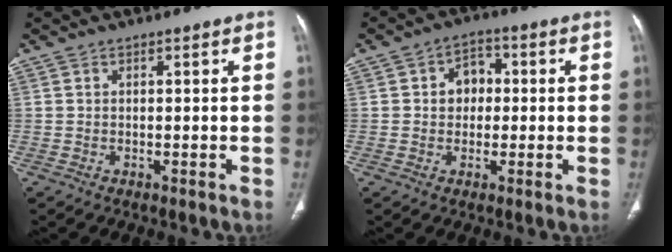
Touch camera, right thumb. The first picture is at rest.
{"total": 5.6, "force": [0.3, 4.6, 3.2], "torque": [-0.022, 0.014, -0.002]}